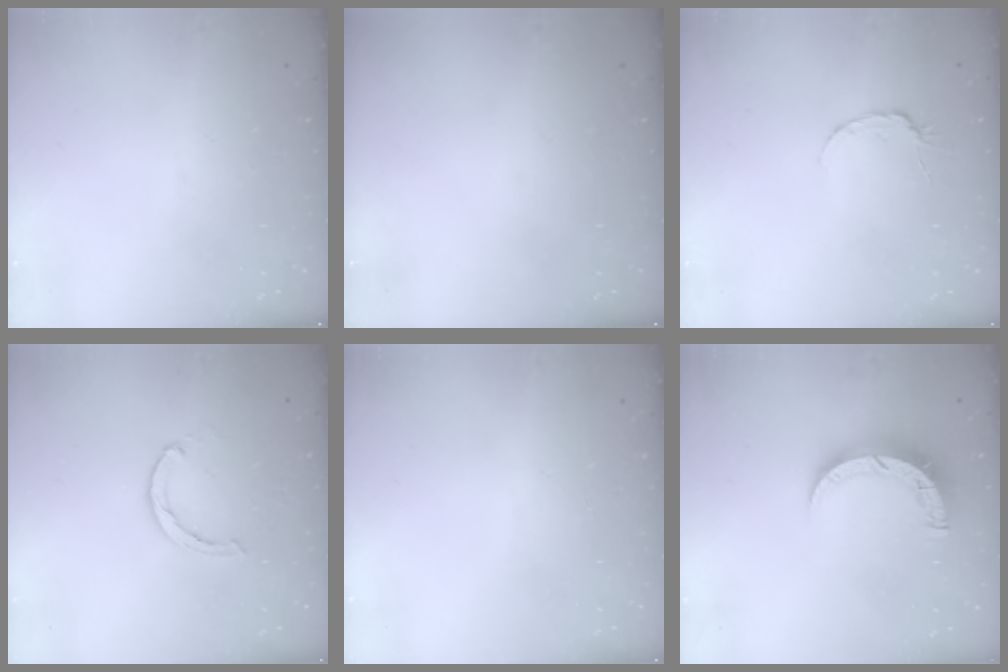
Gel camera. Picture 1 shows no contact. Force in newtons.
{"total": 0.0}
{"total": 3.7, "press": 3.6, "slide": 0.5}
{"total": 2.4, "press": 2.4, "slide": 0.4}
{"total": 2.6, "press": 2.6, "slide": 0.2}
{"total": 7.9, "press": 7.9, "slide": 0.5}